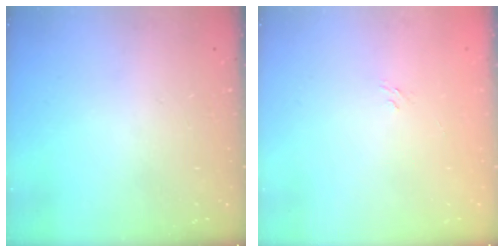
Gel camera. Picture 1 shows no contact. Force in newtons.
{"total": 2.7, "press": 2.4, "slide": 1.1}